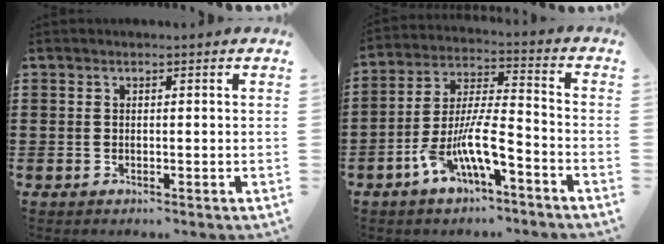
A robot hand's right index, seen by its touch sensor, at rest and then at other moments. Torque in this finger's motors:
{"motor_torque": [1.47, -0.67, 1.01, 0.21]}